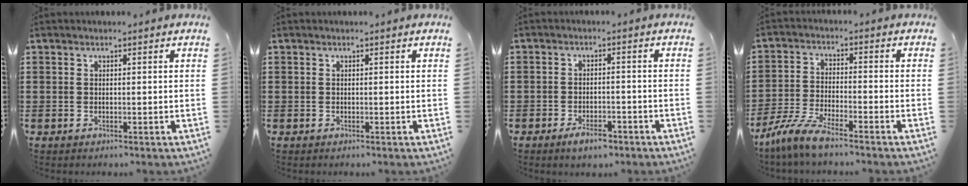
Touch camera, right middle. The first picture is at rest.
{"total": 0.0}
{"total": 3.3, "force": [-2.7, 1.4, 1.4], "torque": [-0.023, 0.009, -0.050]}
{"total": 6.3, "force": [-5.4, 0.6, 3.2], "torque": [-0.086, -0.012, -0.110]}